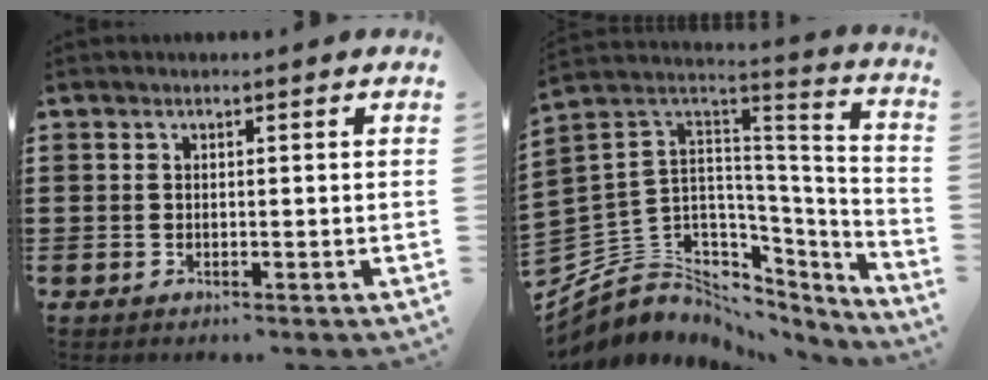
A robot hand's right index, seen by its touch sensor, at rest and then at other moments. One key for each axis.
{"total": 6.8, "fx": -1.4, "fy": 6.5, "fz": 1.4, "tx": -0.076, "ty": -0.031, "tz": -0.021}